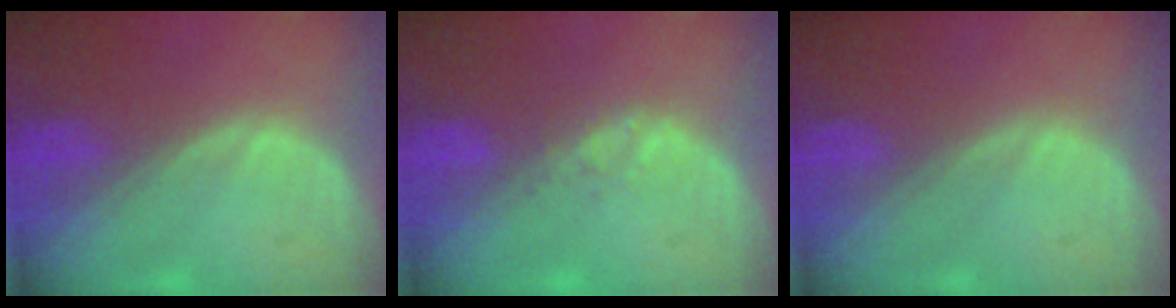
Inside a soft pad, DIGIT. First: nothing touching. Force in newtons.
{"total": 1.0, "press": 1.0, "slide": 0.2}
{"total": 0.0}